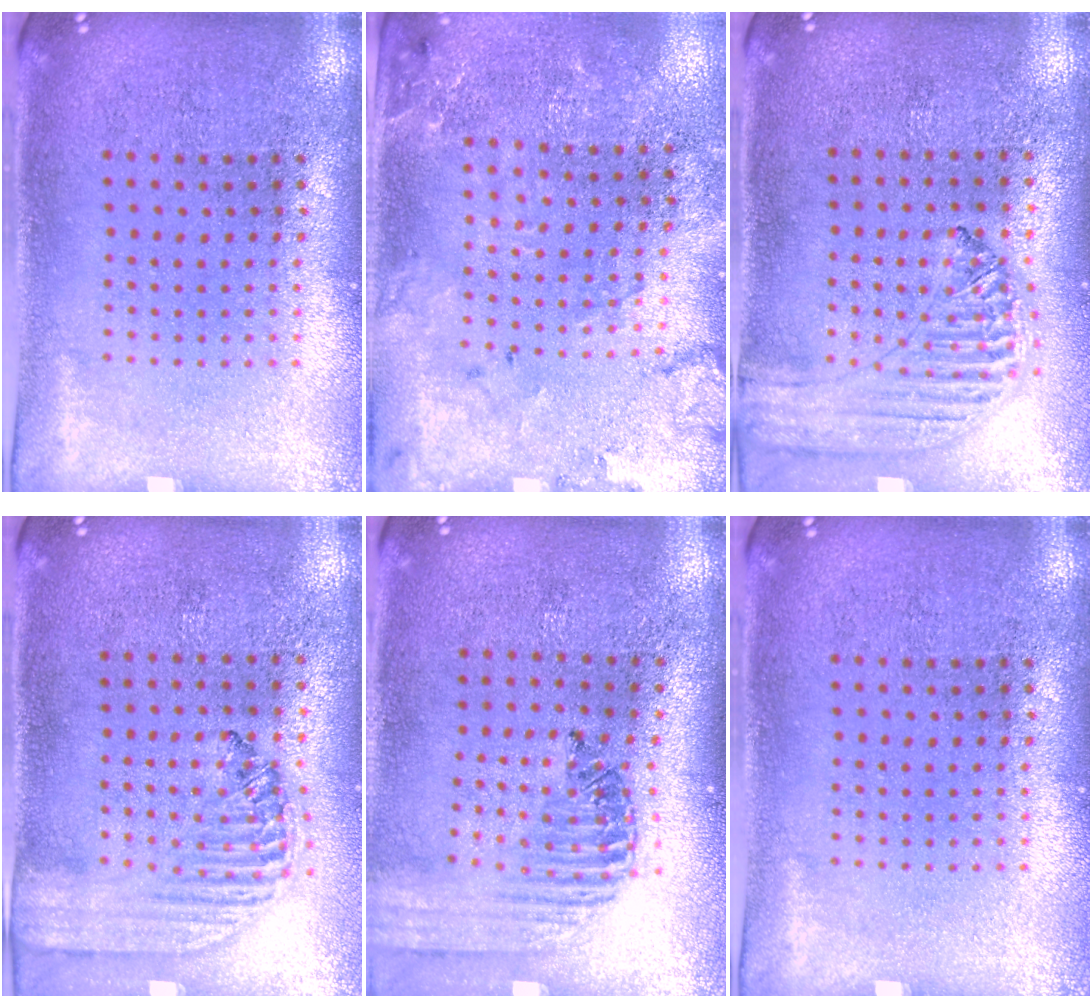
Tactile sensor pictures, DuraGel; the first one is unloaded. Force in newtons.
{"total": 1.8, "press": 1.7, "slide": 0.5}
{"total": 1.3, "press": 1.3, "slide": 0.2}
{"total": 1.4, "press": 1.4, "slide": 0.5}
{"total": 1.4, "press": 1.4, "slide": 0.2}
{"total": 0.0}